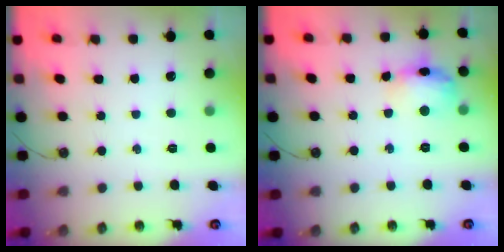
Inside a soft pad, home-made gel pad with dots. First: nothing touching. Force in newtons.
{"total": 13.0, "press": 13.0, "slide": 1.1}